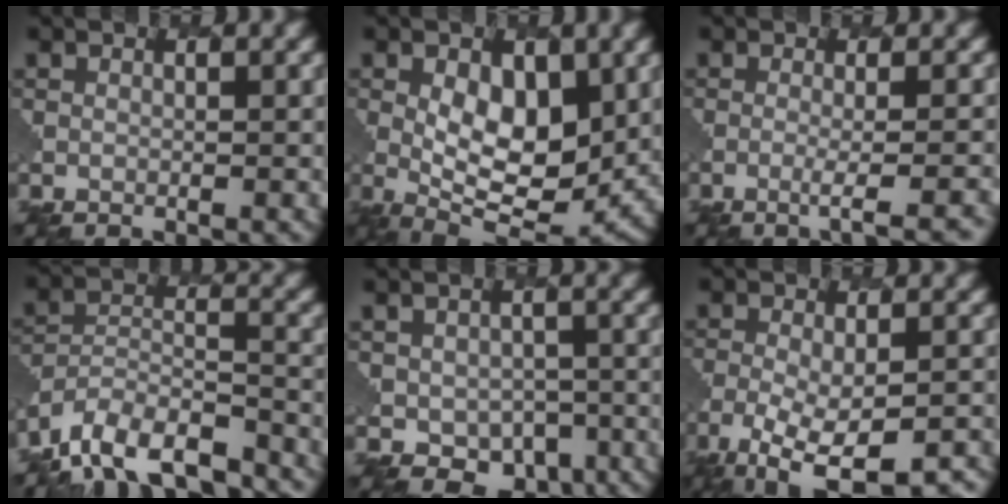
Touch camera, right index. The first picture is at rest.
{"total": 7.8, "force": [0.8, 4.1, 6.5], "torque": [-0.103, -0.004, 0.012]}
{"total": 3.3, "force": [-1.1, 0.6, 3.1], "torque": [-0.033, 0.007, -0.028]}
{"total": 13.2, "force": [-11.4, 5.1, 4.2], "torque": [-0.066, 0.004, -0.158]}
{"total": 6.1, "force": [-2.4, 4.4, 3.5], "torque": [-0.050, -0.026, -0.025]}
{"total": 9.9, "force": [-5.9, 3.7, 7.0], "torque": [-0.129, -0.030, -0.080]}